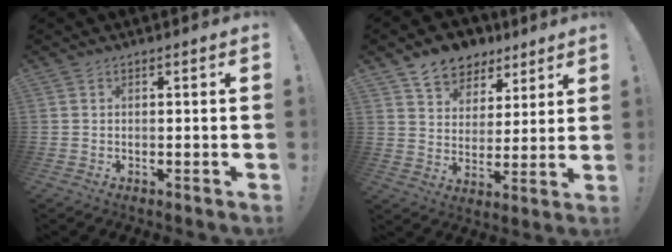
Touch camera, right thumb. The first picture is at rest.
{"total": 10.0, "force": [7.5, 6.4, 1.9], "torque": [-0.029, -0.058, 0.144]}